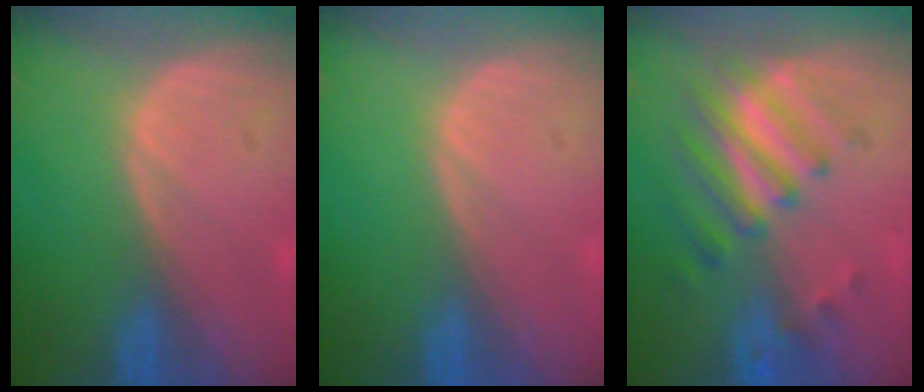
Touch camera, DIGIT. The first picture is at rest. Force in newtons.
{"total": 0.0}
{"total": 7.7, "press": 6.8, "slide": 3.6}